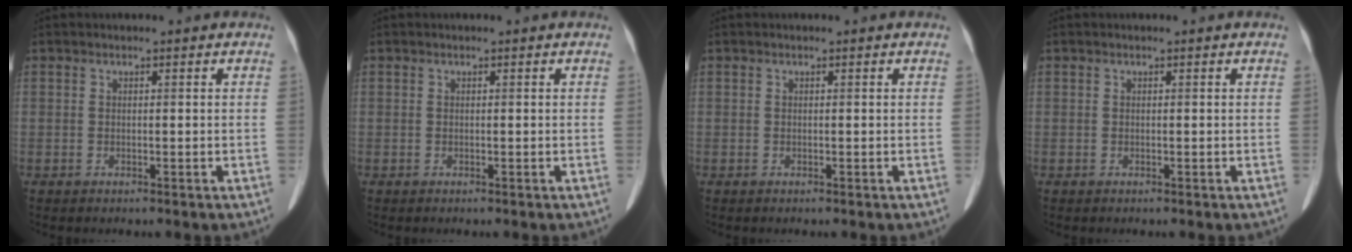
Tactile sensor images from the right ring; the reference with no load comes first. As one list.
[{"total": 0.0}, {"total": 0.0}, {"total": 0.0}]